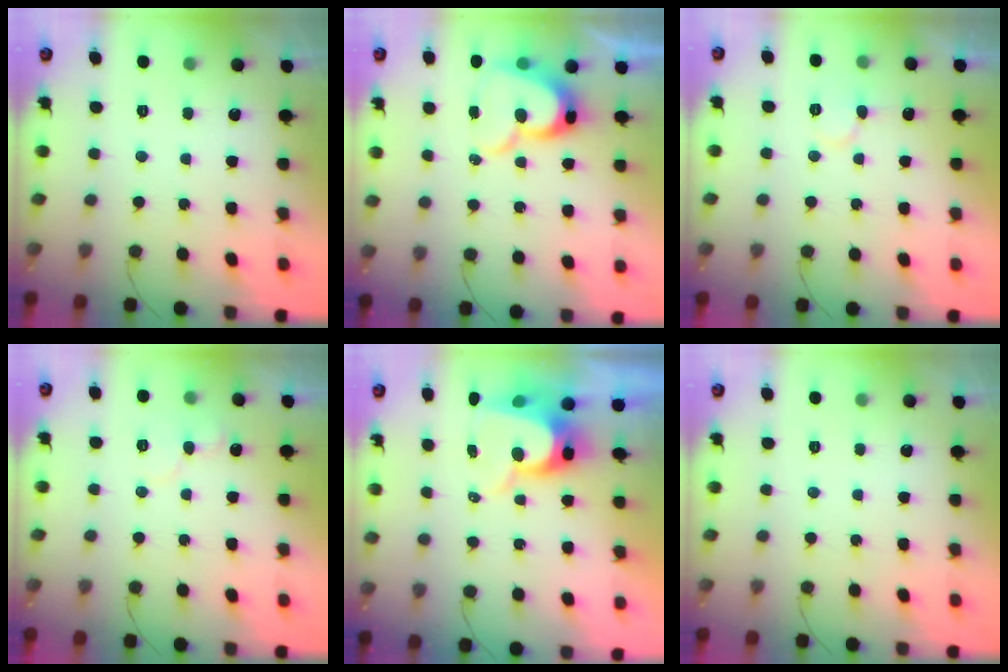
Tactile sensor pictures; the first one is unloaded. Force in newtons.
{"total": 13.2, "press": 13.2, "slide": 1.1}
{"total": 7.7, "press": 7.7, "slide": 0.7}
{"total": 8.4, "press": 8.4, "slide": 0.4}
{"total": 10.5, "press": 10.4, "slide": 0.8}
{"total": 0.0}